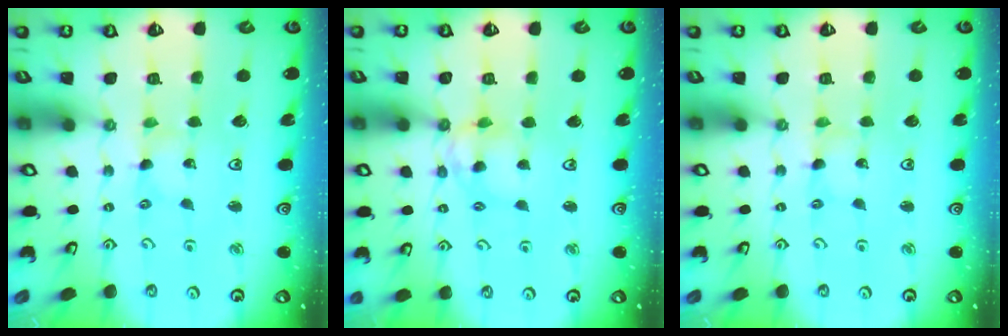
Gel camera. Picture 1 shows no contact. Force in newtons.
{"total": 8.0, "press": 8.0, "slide": 0.6}
{"total": 0.0}